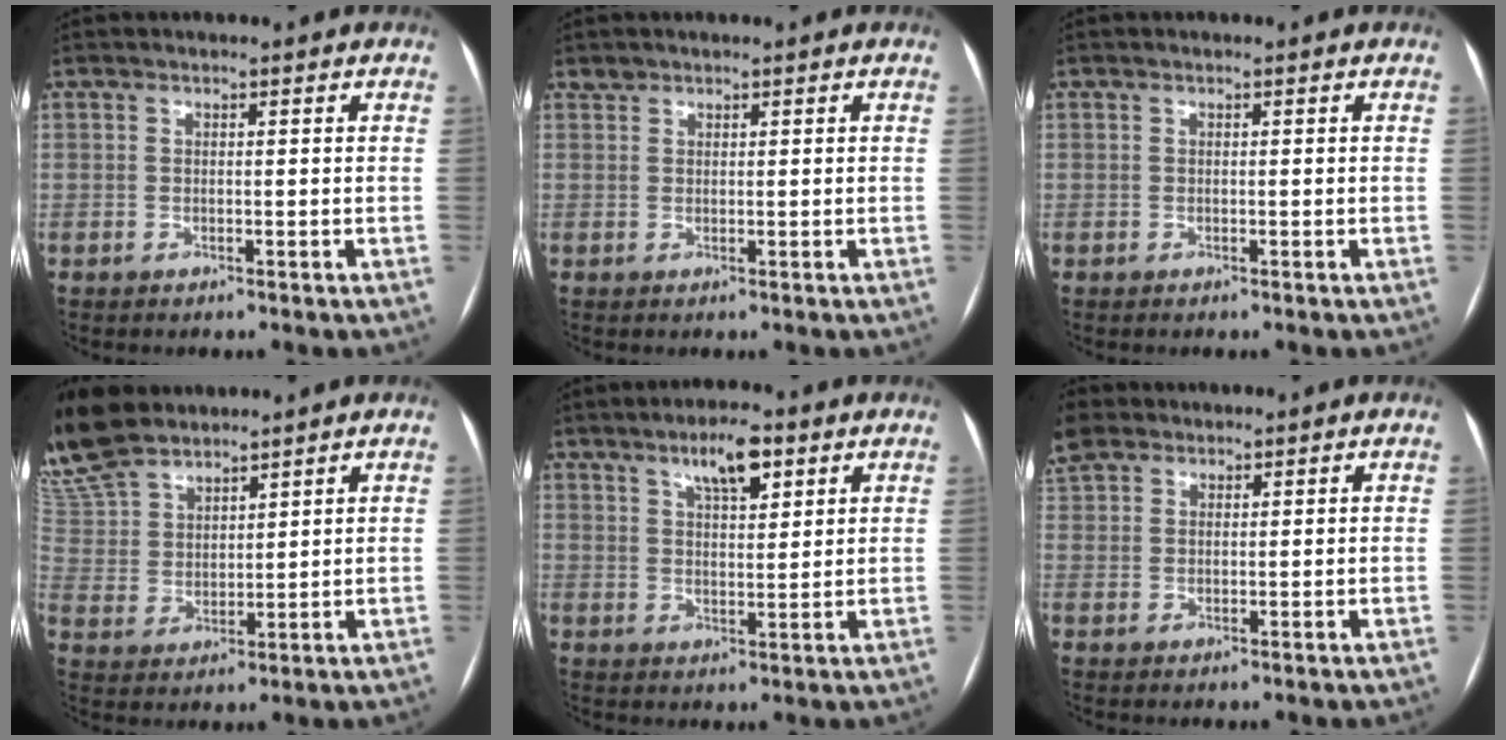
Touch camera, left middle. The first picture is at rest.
{"total": 0.9, "force": [0.7, 0.5, -0.1], "torque": [0.004, 0.006, 0.012]}
{"total": 0.0}
{"total": 14.2, "force": [12.7, 4.1, 4.7], "torque": [-0.147, 0.014, 0.266]}
{"total": 6.4, "force": [3.9, 1.9, 4.8], "torque": [-0.082, 0.006, 0.063]}
{"total": 4.8, "force": [3.9, 2.5, 1.3], "torque": [-0.064, 0.017, 0.089]}